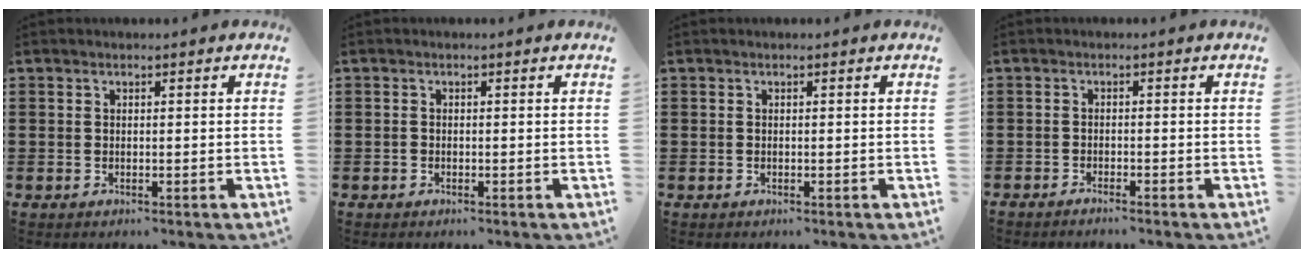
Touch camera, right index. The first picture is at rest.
{"total": 0.6, "force": [-0.4, 0.4, 0.2], "torque": [-0.004, 0.002, -0.008]}
{"total": 0.0}
{"total": 1.1, "force": [-1.1, -0.1, 0.0], "torque": [-0.003, 0.001, -0.023]}